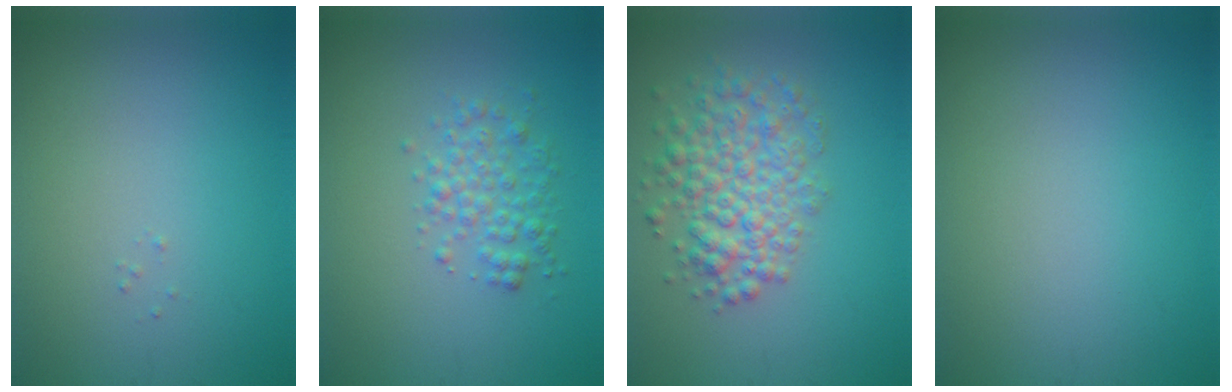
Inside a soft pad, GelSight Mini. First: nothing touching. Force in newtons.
{"total": 2.6, "press": 2.6, "slide": 0.0}
{"total": 5.2, "press": 5.2, "slide": 0.2}
{"total": 0.0}